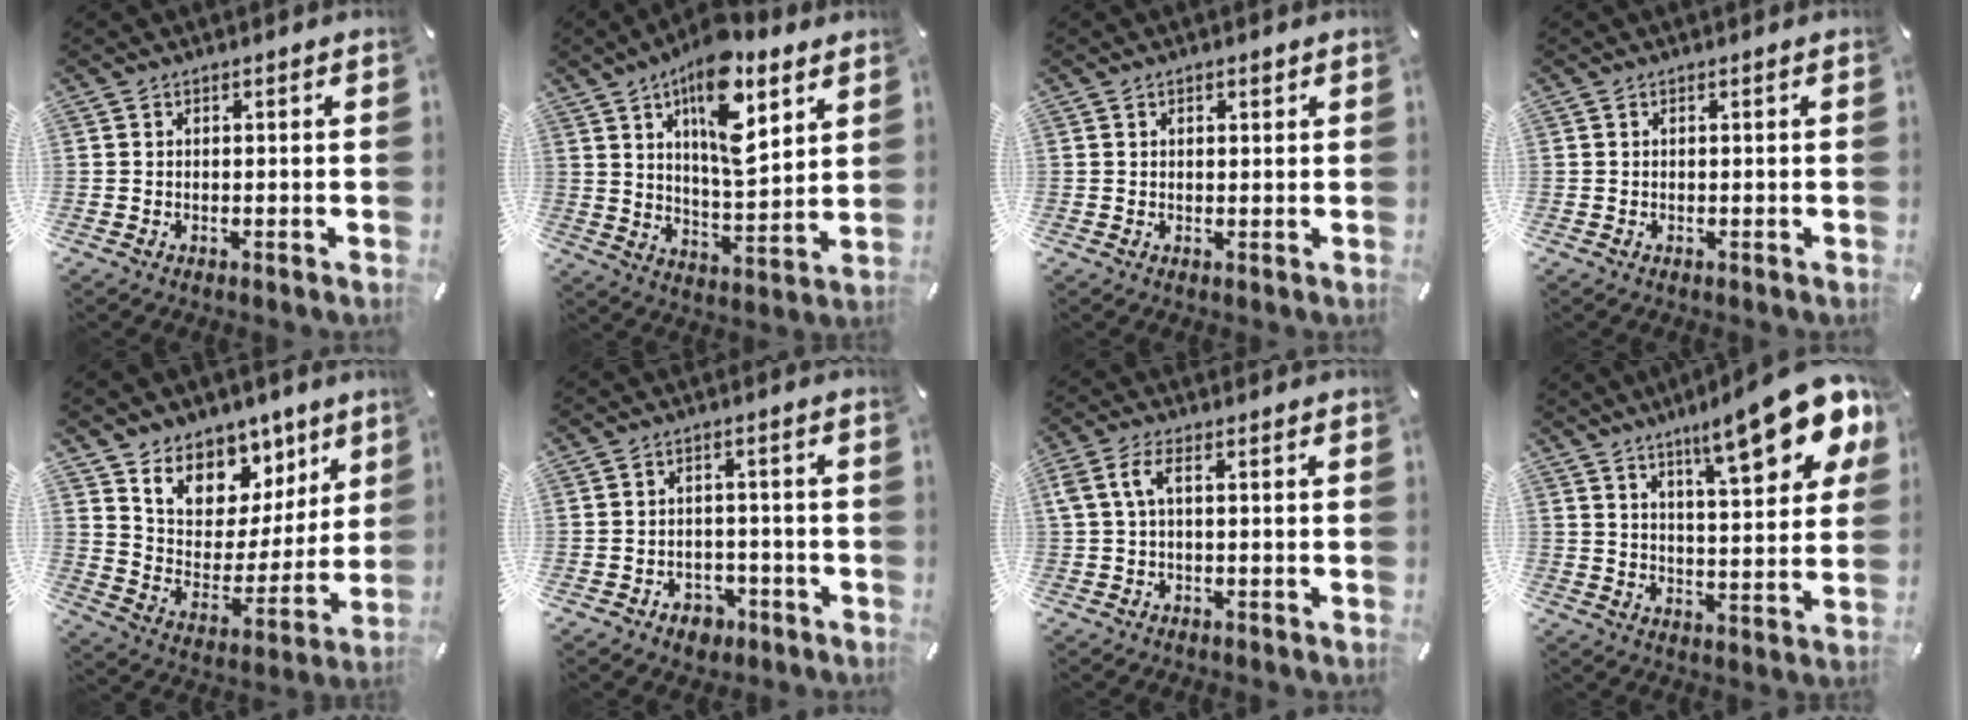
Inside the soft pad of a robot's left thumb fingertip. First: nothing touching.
{"total": 16.3, "force": [9.1, 7.0, 11.5], "torque": [-0.177, -0.040, 0.150]}
{"total": 1.1, "force": [0.6, 0.6, 0.7], "torque": [-0.014, 0.003, 0.009]}
{"total": 0.0}
{"total": 9.9, "force": [6.9, 7.0, 0.6], "torque": [-0.010, -0.088, 0.127]}
{"total": 4.2, "force": [-2.5, 3.2, 1.3], "torque": [-0.026, 0.010, -0.047]}
{"total": 4.5, "force": [0.3, 1.6, 4.2], "torque": [-0.094, 0.002, 0.002]}
{"total": 18.3, "force": [11.8, 4.9, 13.0], "torque": [-0.189, -0.071, 0.186]}